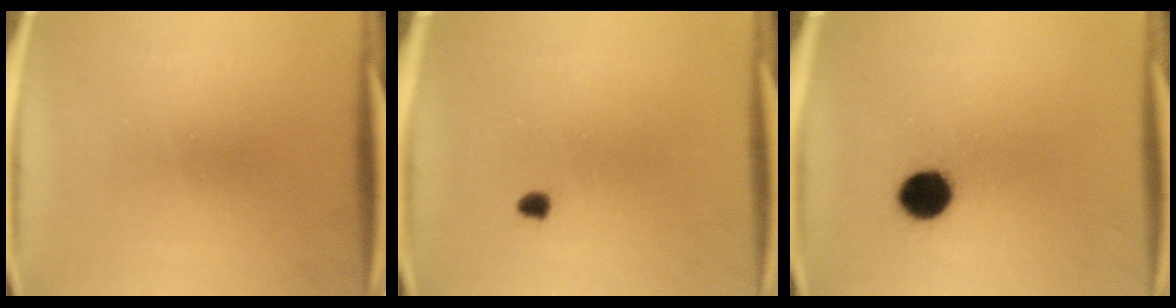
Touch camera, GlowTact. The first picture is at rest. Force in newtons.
{"total": 1.3}
{"total": 7.0}